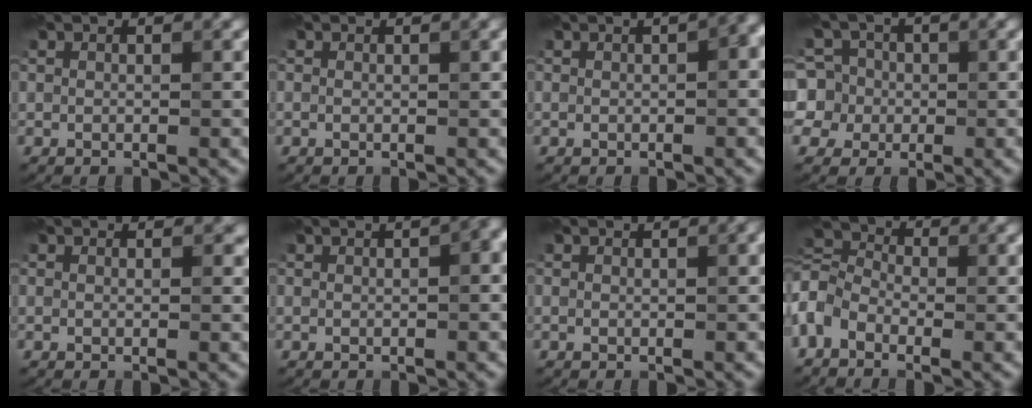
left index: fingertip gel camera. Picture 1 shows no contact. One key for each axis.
{"total": 0.7, "fx": 0.2, "fy": 0.1, "fz": 0.7, "tx": -0.010, "ty": 0.001, "tz": 0.000}
{"total": 2.8, "fx": 0.2, "fy": 0.7, "fz": 2.7, "tx": -0.030, "ty": 0.008, "tz": 0.008}
{"total": 7.8, "fx": 1.3, "fy": 7.3, "fz": 2.3, "tx": -0.050, "ty": 0.036, "tz": -0.001}
{"total": 1.0, "fx": 0.2, "fy": 0.7, "fz": 0.7, "tx": -0.007, "ty": -0.002, "tz": 0.000}
{"total": 2.3, "fx": 0.2, "fy": 0.4, "fz": 2.2, "tx": -0.029, "ty": 0.005, "tz": 0.003}
{"total": 1.3, "fx": 0.3, "fy": 0.3, "fz": 1.2, "tx": -0.015, "ty": 0.004, "tz": 0.001}
{"total": 4.6, "fx": -1.5, "fy": 3.2, "fz": 3.0, "tx": -0.066, "ty": 0.010, "tz": -0.052}